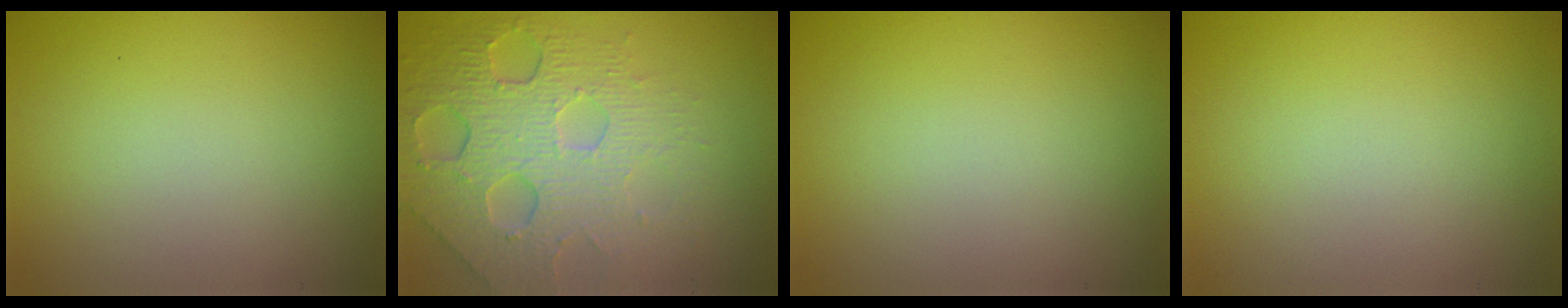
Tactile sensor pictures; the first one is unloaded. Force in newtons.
{"total": 7.3, "press": 5.1, "slide": 5.2}
{"total": 0.0}
{"total": 0.0}